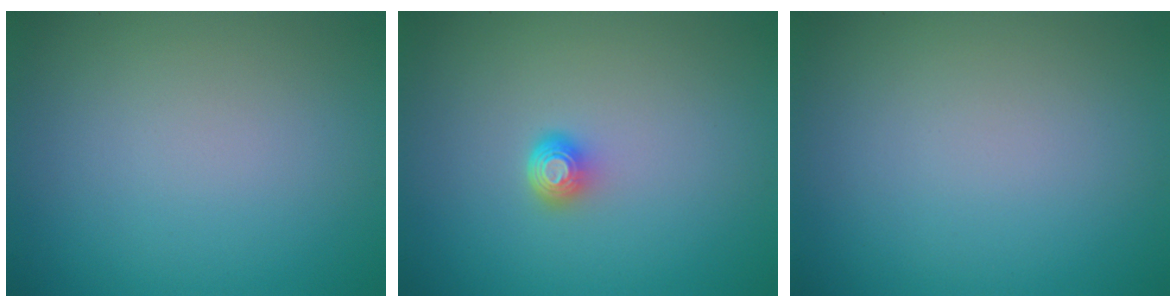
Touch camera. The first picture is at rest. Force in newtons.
{"total": 1.7, "press": 1.2, "slide": 1.2}
{"total": 0.0}